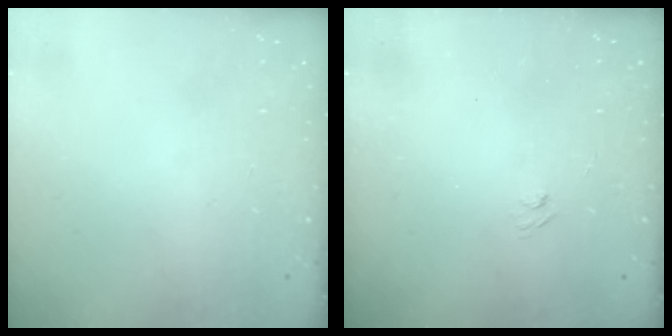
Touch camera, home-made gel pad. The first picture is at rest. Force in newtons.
{"total": 2.2, "press": 2.0, "slide": 1.0}